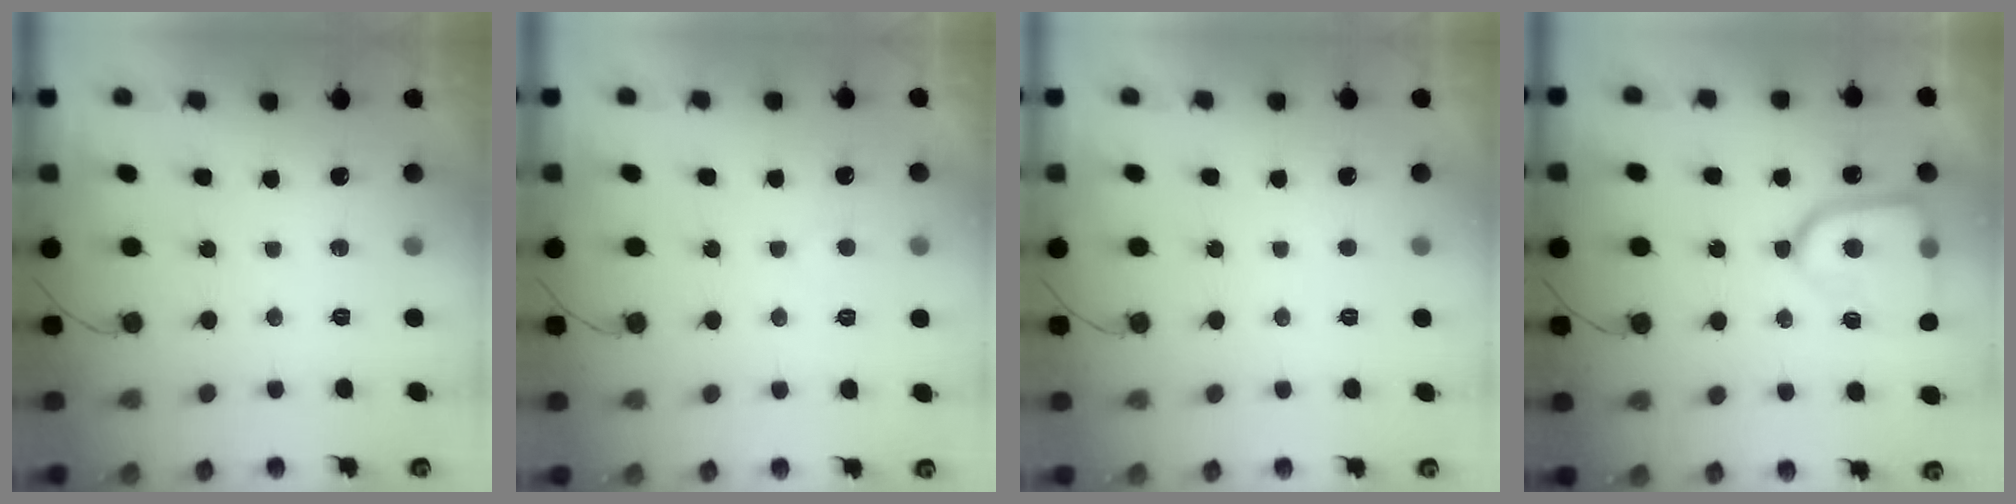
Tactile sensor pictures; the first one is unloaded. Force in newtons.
{"total": 2.8, "press": 2.8, "slide": 0.2}
{"total": 1.6, "press": 1.6, "slide": 0.2}
{"total": 17.7, "press": 17.6, "slide": 1.5}